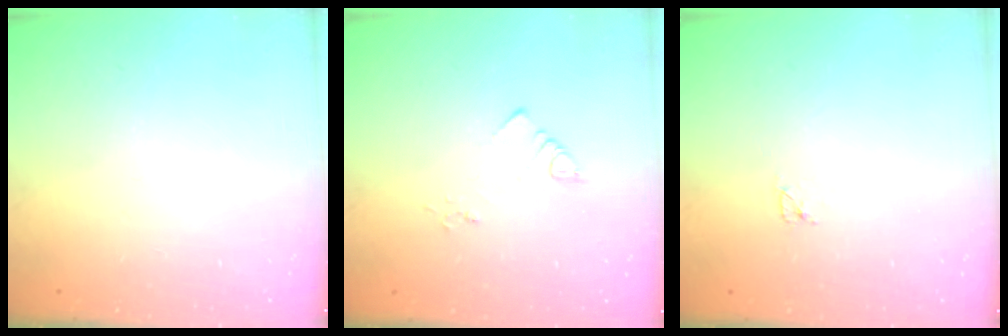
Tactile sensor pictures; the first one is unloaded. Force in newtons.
{"total": 2.4, "press": 2.4, "slide": 0.4}
{"total": 2.6, "press": 2.6, "slide": 0.3}